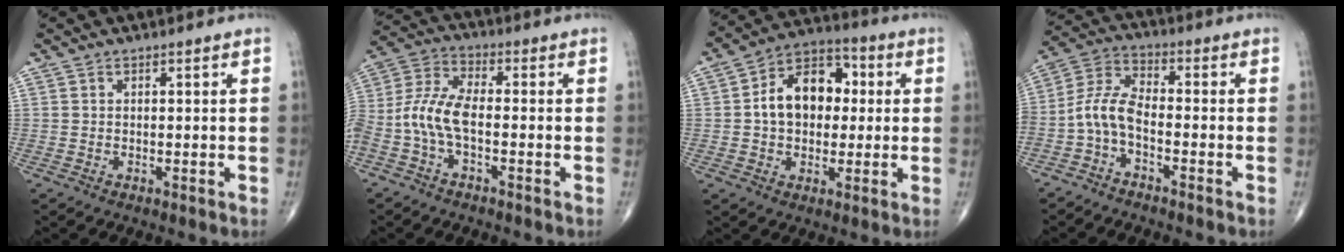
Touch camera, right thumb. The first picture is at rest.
{"total": 10.5, "force": [-3.0, 5.0, 8.8], "torque": [-0.197, 0.033, -0.064]}
{"total": 13.6, "force": [1.1, 9.7, 9.6], "torque": [-0.119, 0.028, 0.009]}
{"total": 7.2, "force": [-3.0, 3.3, 5.6], "torque": [-0.119, 0.041, -0.072]}